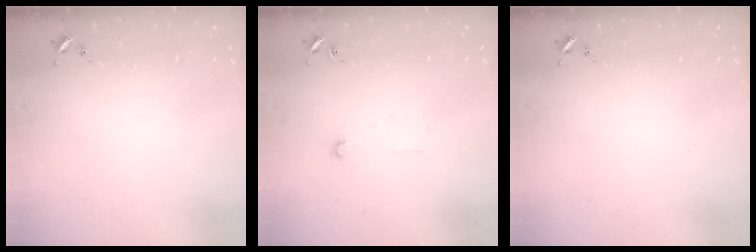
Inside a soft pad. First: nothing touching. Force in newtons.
{"total": 3.9, "press": 3.9, "slide": 0.3}
{"total": 0.0}